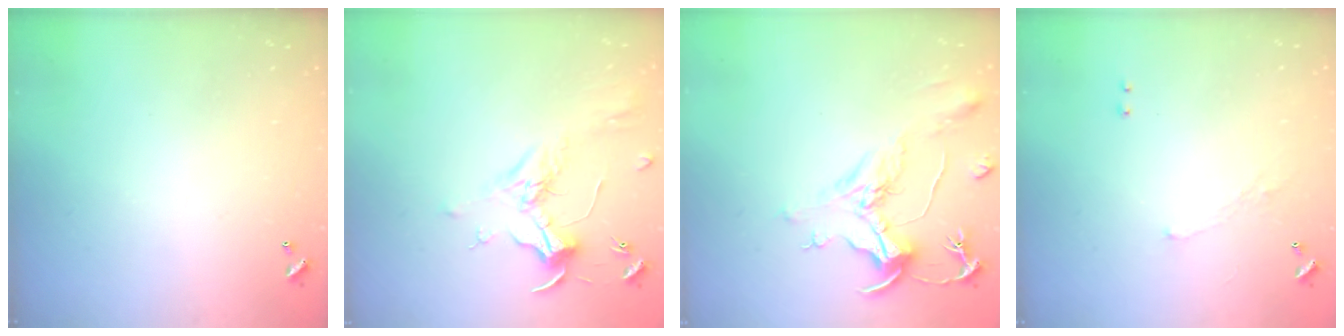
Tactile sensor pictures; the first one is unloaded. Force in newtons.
{"total": 1.8, "press": 1.6, "slide": 0.9}
{"total": 2.2, "press": 1.7, "slide": 1.4}
{"total": 0.8, "press": 0.6, "slide": 0.5}